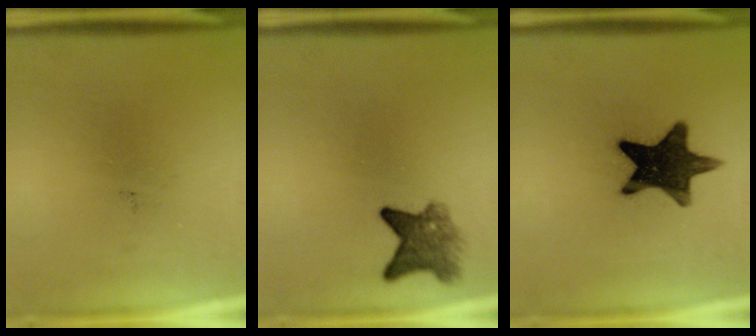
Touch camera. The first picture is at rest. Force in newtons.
{"total": 5.2}
{"total": 15.2}